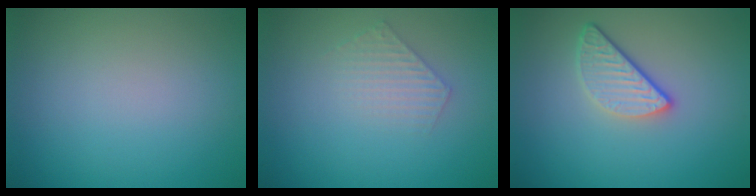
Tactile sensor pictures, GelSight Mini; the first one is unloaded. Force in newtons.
{"total": 1.9, "press": 1.9, "slide": 0.3}
{"total": 3.2, "press": 2.6, "slide": 1.9}